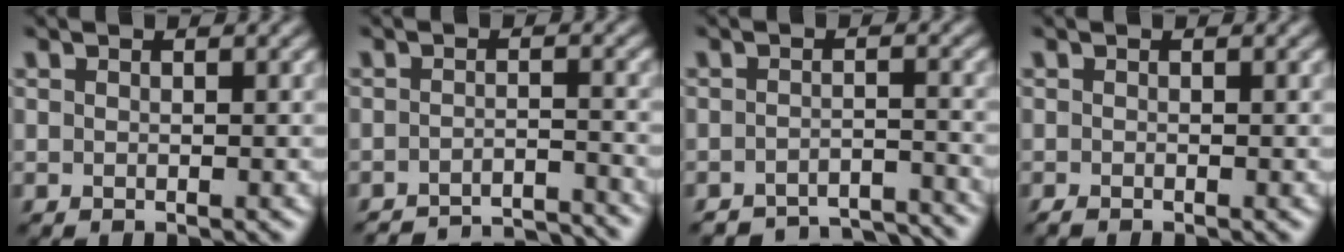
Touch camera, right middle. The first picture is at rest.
{"total": 7.9, "force": [-7.6, 1.3, 2.0], "torque": [-0.020, 0.001, -0.101]}
{"total": 6.0, "force": [-5.8, 1.1, 1.1], "torque": [-0.010, -0.003, -0.075]}
{"total": 0.8, "force": [-0.7, 0.1, 0.4], "torque": [-0.007, -0.005, -0.014]}